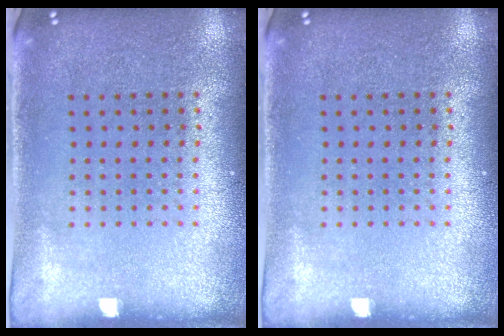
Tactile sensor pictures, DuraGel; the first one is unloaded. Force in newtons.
{"total": 0.0}